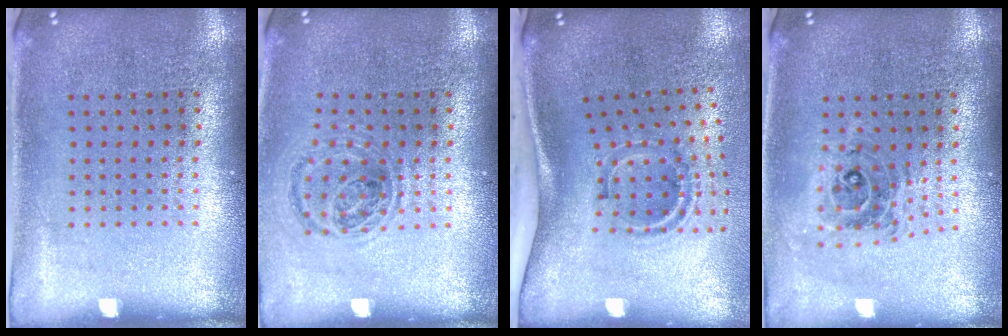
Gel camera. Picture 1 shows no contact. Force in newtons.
{"total": 0.9, "press": 0.9, "slide": 0.1}
{"total": 2.0, "press": 1.1, "slide": 1.6}
{"total": 0.8, "press": 0.8, "slide": 0.2}